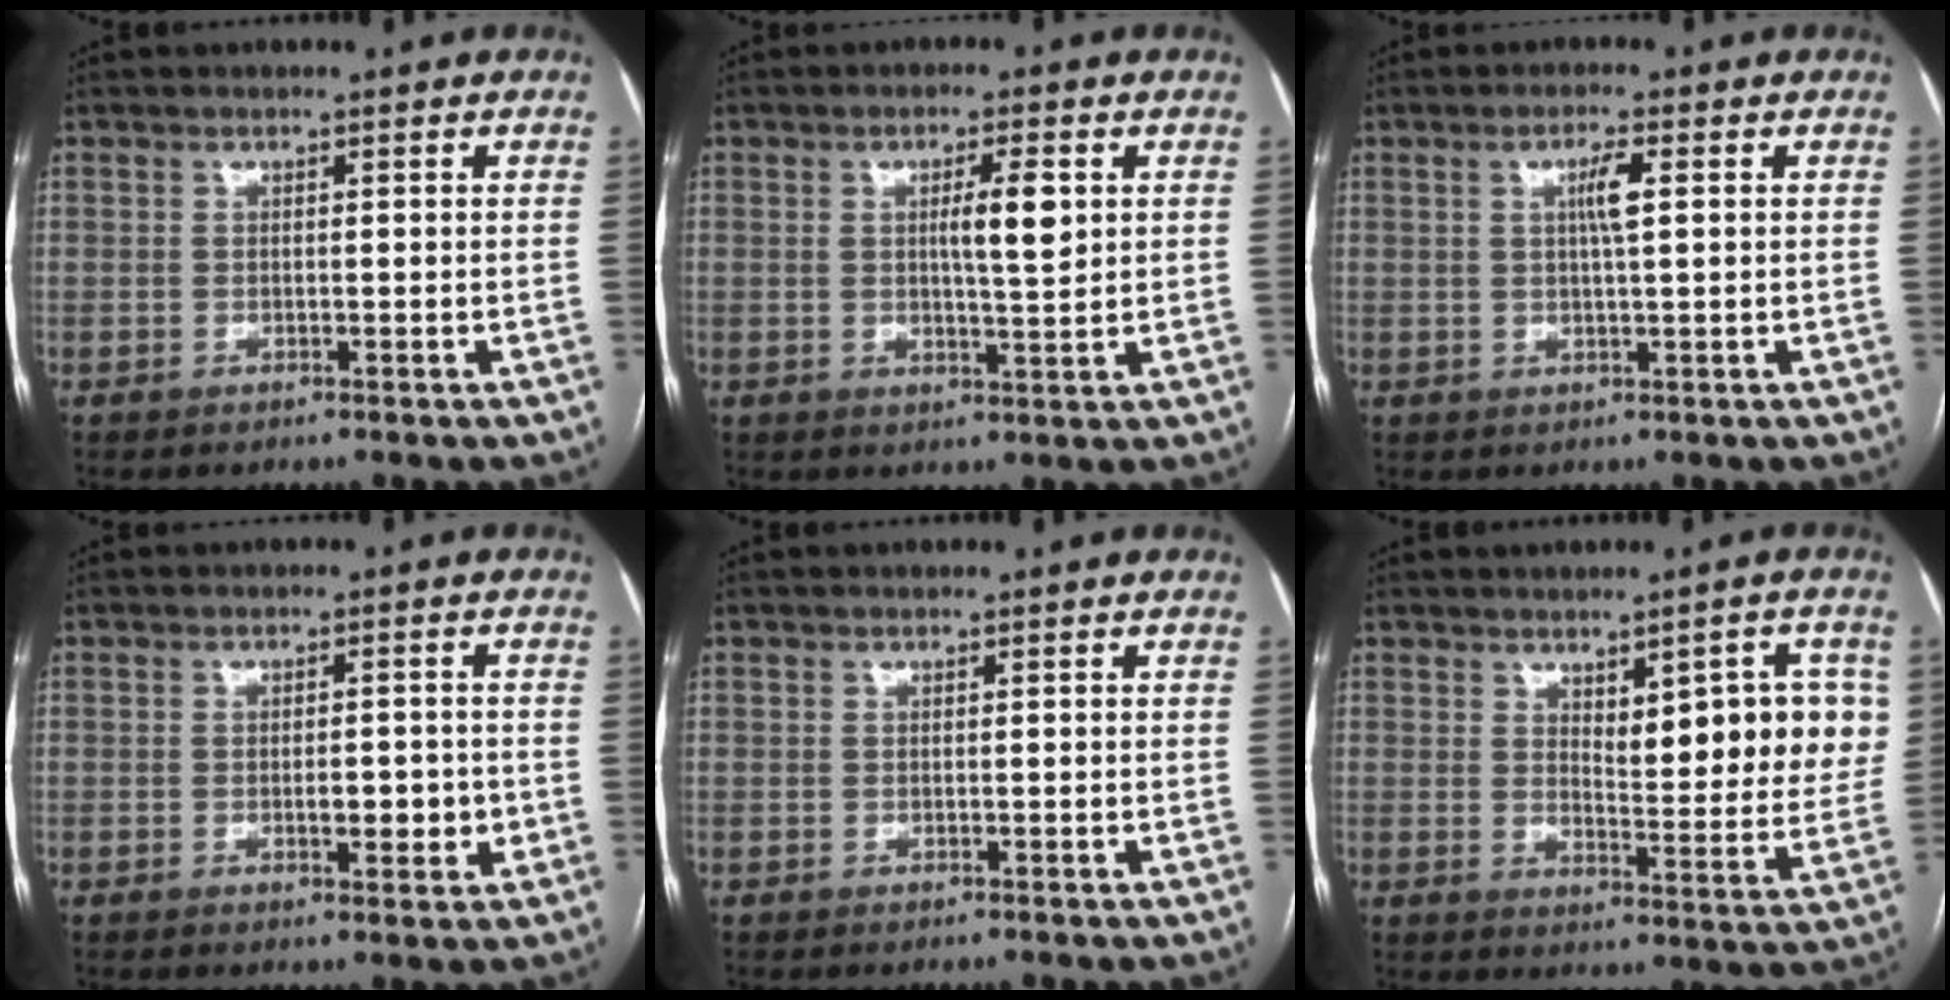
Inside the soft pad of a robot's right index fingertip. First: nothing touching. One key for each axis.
{"total": 5.0, "fx": 1.3, "fy": 0.6, "fz": 4.8, "tx": -0.083, "ty": 0.001, "tz": 0.024}
{"total": 3.3, "fx": 0.8, "fy": 0.1, "fz": 3.2, "tx": -0.059, "ty": 0.002, "tz": 0.014}
{"total": 3.8, "fx": -0.8, "fy": 1.4, "fz": 3.4, "tx": -0.053, "ty": 0.001, "tz": -0.005}
{"total": 0.0}
{"total": 11.3, "fx": 3.5, "fy": 3.3, "fz": 10.2, "tx": -0.124, "ty": 0.002, "tz": 0.053}